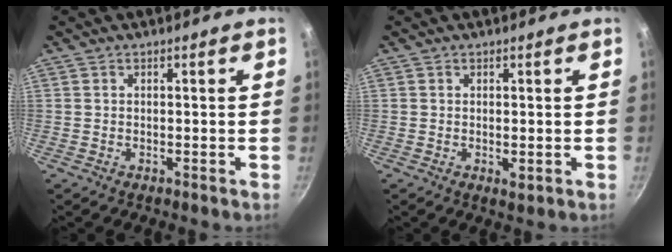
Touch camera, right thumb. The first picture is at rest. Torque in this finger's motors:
{"motor_torque": [-0.83, 0.11, 0.24, 0.37, 0.03]}